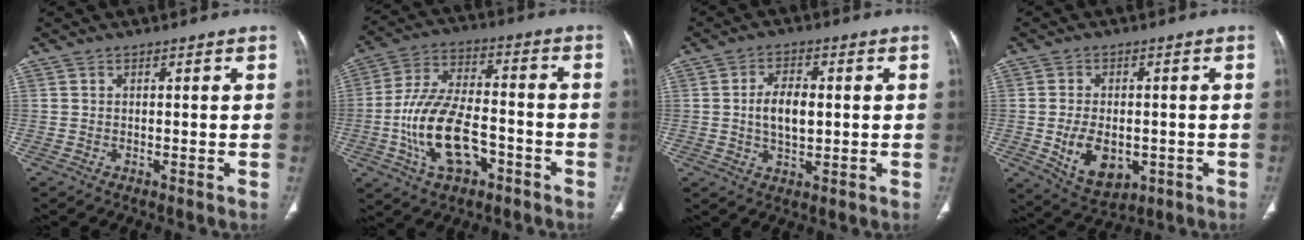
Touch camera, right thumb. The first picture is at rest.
{"total": 15.8, "force": [-5.3, 8.6, 12.1], "torque": [-0.226, 0.037, -0.092]}
{"total": 8.0, "force": [0.5, 4.2, 6.8], "torque": [-0.117, -0.001, 0.009]}
{"total": 10.0, "force": [-2.2, 6.5, 7.2], "torque": [-0.105, -0.001, -0.018]}